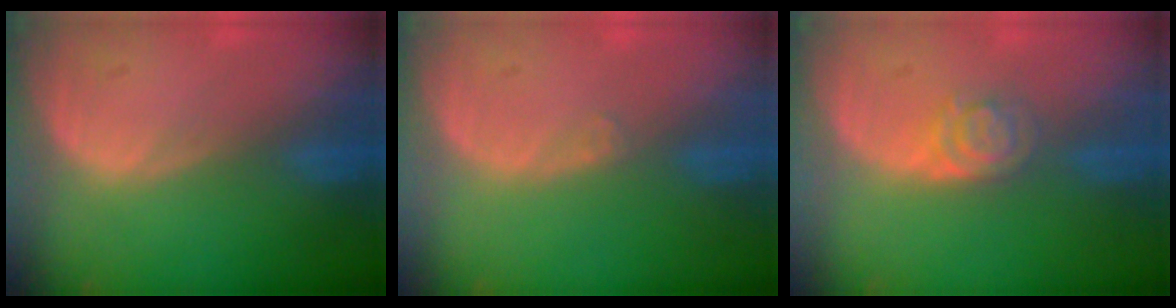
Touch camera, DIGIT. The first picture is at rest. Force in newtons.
{"total": 0.6, "press": 0.5, "slide": 0.4}
{"total": 3.9, "press": 3.5, "slide": 1.7}